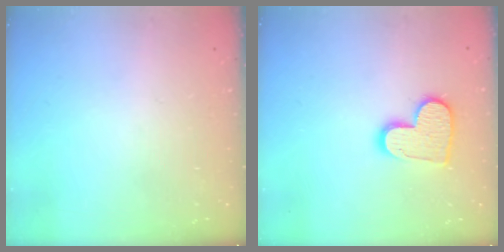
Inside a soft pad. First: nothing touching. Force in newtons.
{"total": 12.4, "press": 12.3, "slide": 0.9}